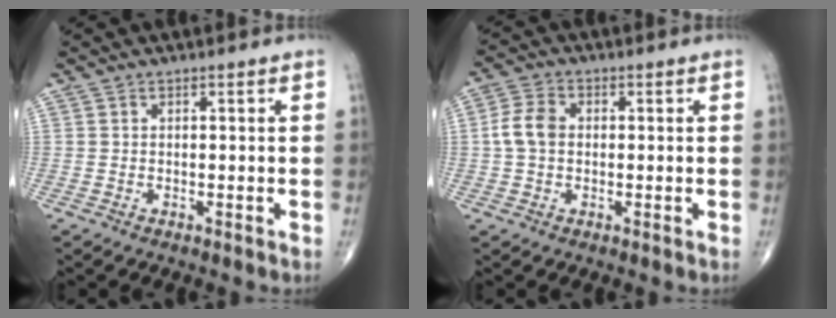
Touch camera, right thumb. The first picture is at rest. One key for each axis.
{"total": 5.3, "fx": 0.1, "fy": 3.9, "fz": 3.7, "tx": -0.074, "ty": 0.013, "tz": -0.004}